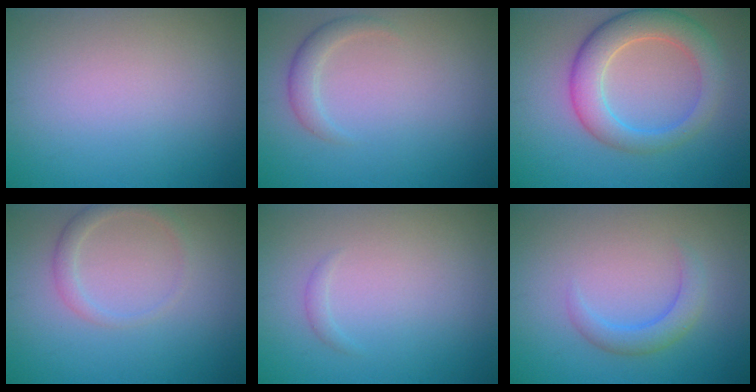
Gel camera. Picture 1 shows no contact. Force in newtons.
{"total": 1.8, "press": 1.8, "slide": 0.1}
{"total": 5.8, "press": 5.8, "slide": 0.3}
{"total": 1.7, "press": 1.7, "slide": 0.1}
{"total": 0.6, "press": 0.6, "slide": 0.1}
{"total": 2.4, "press": 2.4, "slide": 0.1}